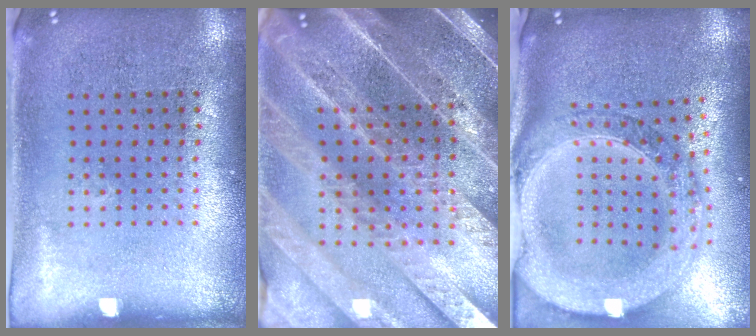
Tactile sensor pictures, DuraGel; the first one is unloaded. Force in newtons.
{"total": 5.2, "press": 4.5, "slide": 2.7}
{"total": 3.6, "press": 2.9, "slide": 2.2}